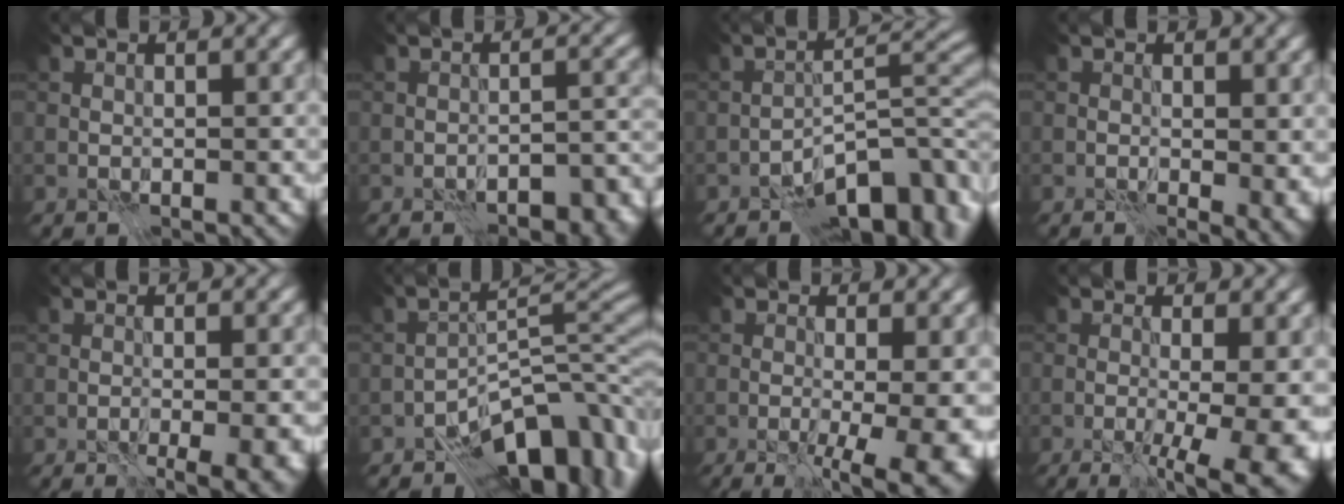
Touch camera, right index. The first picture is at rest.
{"total": 5.9, "force": [-4.1, 2.7, 3.3], "torque": [-0.029, 0.009, -0.057]}
{"total": 8.8, "force": [-5.6, 3.1, 6.0], "torque": [-0.070, 0.009, -0.102]}
{"total": 2.5, "force": [0.1, 1.3, 2.2], "torque": [-0.031, -0.005, 0.003]}
{"total": 3.4, "force": [-1.4, 0.7, 3.0], "torque": [-0.040, -0.010, -0.016]}
{"total": 10.6, "force": [-7.4, 4.5, 6.2], "torque": [-0.059, 0.004, -0.130]}
{"total": 6.3, "force": [-1.8, 1.5, 5.8], "torque": [-0.064, -0.015, -0.016]}
{"total": 7.9, "force": [-1.9, 2.3, 7.3], "torque": [-0.065, -0.015, -0.018]}